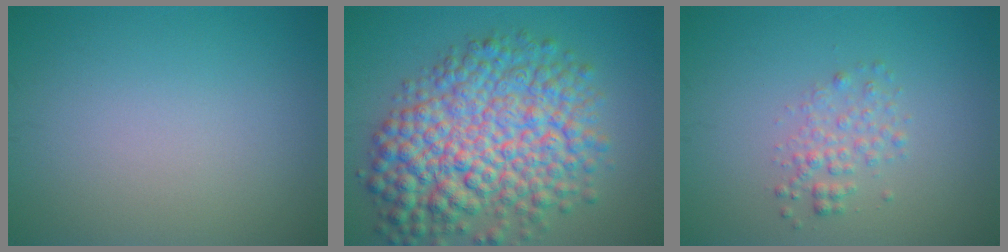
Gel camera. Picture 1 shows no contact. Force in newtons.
{"total": 10.8, "press": 10.8, "slide": 0.2}
{"total": 1.9, "press": 1.9, "slide": 0.1}